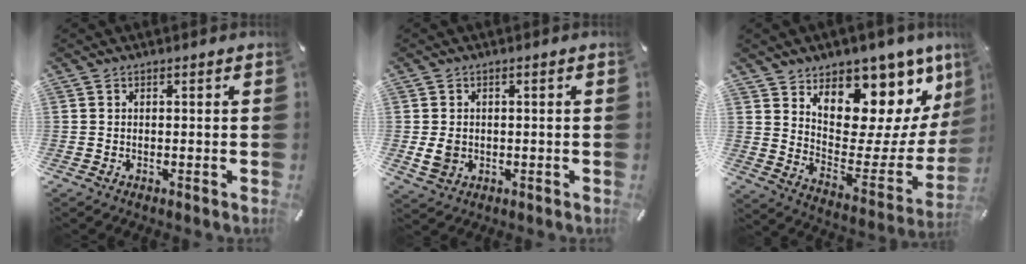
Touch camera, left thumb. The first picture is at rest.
{"total": 3.6, "force": [-0.6, 3.0, 1.9], "torque": [-0.038, -0.003, -0.014]}
{"total": 11.9, "force": [8.8, 7.4, 3.3], "torque": [-0.025, -0.112, 0.145]}